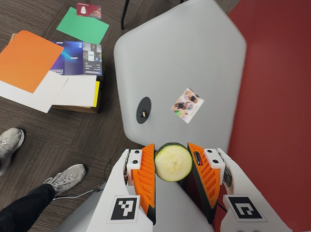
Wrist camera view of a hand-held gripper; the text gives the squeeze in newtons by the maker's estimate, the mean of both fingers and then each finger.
{"total": 9.1, "left": 9.5, "right": 8.7}